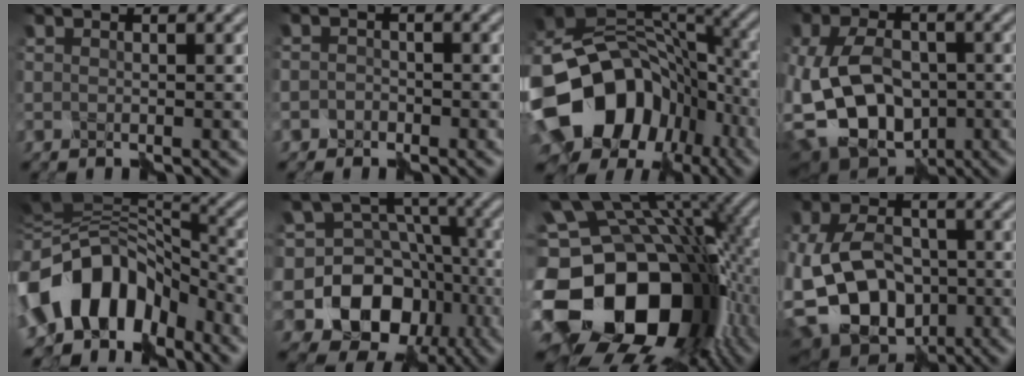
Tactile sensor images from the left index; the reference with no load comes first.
{"total": 1.1, "force": [-0.6, 1.0, 0.1], "torque": [0.016, 0.006, -0.015]}
{"total": 18.2, "force": [-7.4, 14.2, 8.5], "torque": [-0.175, 0.002, -0.127]}
{"total": 14.1, "force": [-2.9, 10.3, 9.2], "torque": [-0.195, -0.021, -0.044]}
{"total": 11.8, "force": [-4.3, 8.4, 7.0], "torque": [-0.122, 0.017, -0.089]}
{"total": 13.8, "force": [-4.7, 11.9, 5.3], "torque": [-0.080, 0.011, -0.098]}
{"total": 19.8, "force": [-4.8, 14.1, 13.0], "torque": [-0.280, -0.016, -0.084]}
{"total": 15.2, "force": [-4.4, 11.4, 9.1], "torque": [-0.192, -0.029, -0.080]}